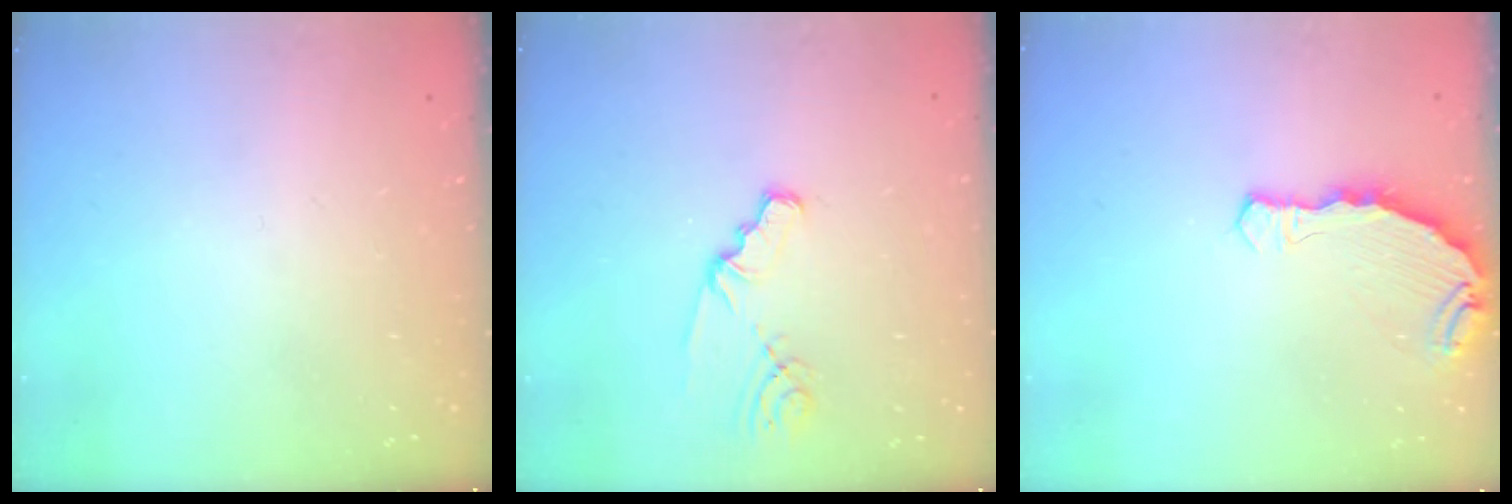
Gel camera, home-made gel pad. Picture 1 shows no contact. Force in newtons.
{"total": 2.6, "press": 2.6, "slide": 0.3}
{"total": 8.0, "press": 6.5, "slide": 4.6}